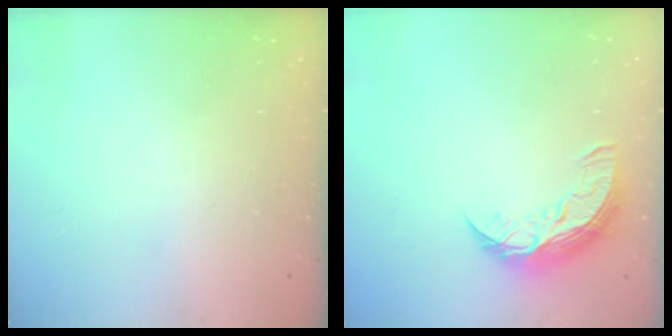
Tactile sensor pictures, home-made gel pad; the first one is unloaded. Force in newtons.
{"total": 9.7, "press": 9.7, "slide": 0.6}